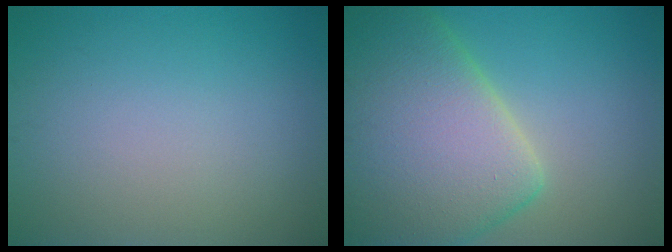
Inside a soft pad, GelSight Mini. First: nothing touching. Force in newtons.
{"total": 12.3, "press": 12.3, "slide": 0.9}